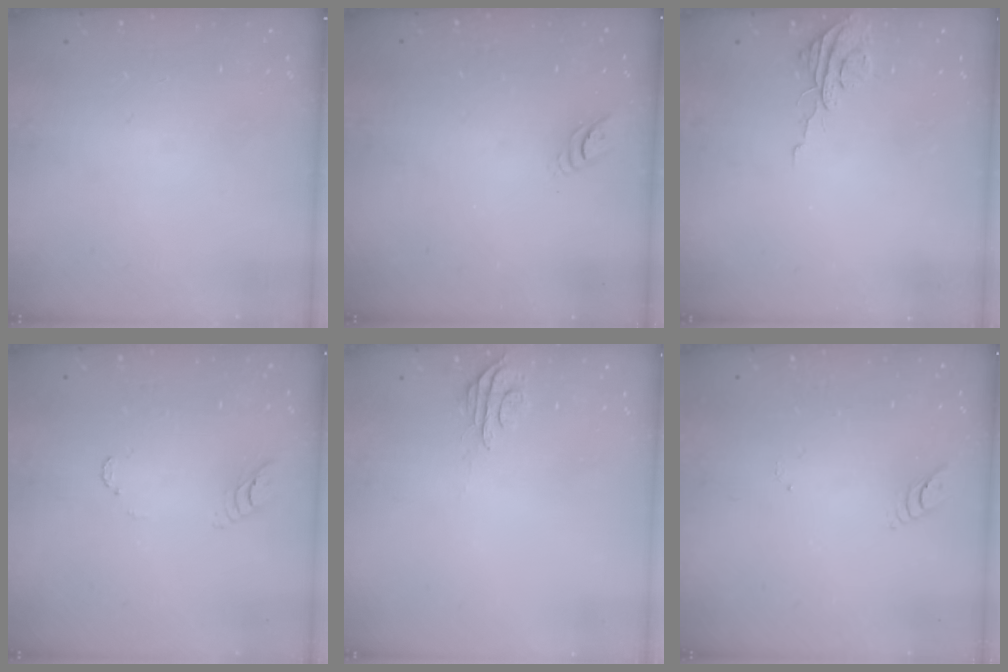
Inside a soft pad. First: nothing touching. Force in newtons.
{"total": 3.8, "press": 3.8, "slide": 0.3}
{"total": 5.7, "press": 5.7, "slide": 0.5}
{"total": 3.7, "press": 3.7, "slide": 0.2}
{"total": 4.9, "press": 4.8, "slide": 0.4}
{"total": 2.9, "press": 2.8, "slide": 0.3}